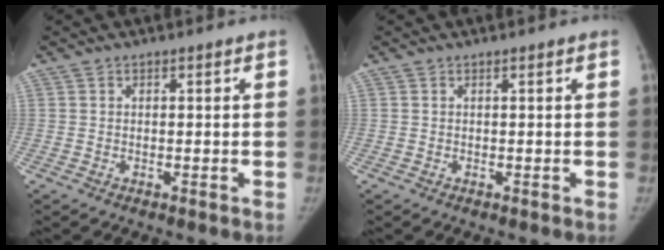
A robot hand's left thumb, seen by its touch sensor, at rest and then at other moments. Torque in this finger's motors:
{"motor_torque": [0.02, 0.01, 0.06, -0.35, 0.01]}